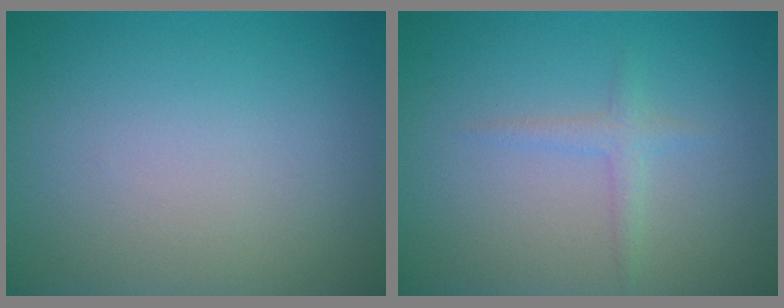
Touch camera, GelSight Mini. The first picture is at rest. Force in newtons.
{"total": 1.3, "press": 1.3, "slide": 0.1}